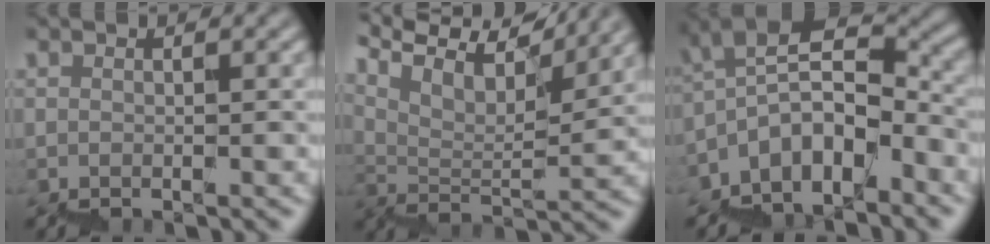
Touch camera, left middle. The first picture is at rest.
{"total": 11.0, "force": [9.8, 1.5, 4.7], "torque": [-0.087, 0.032, 0.159]}
{"total": 7.2, "force": [-3.9, 3.1, 5.2], "torque": [-0.080, 0.022, -0.070]}